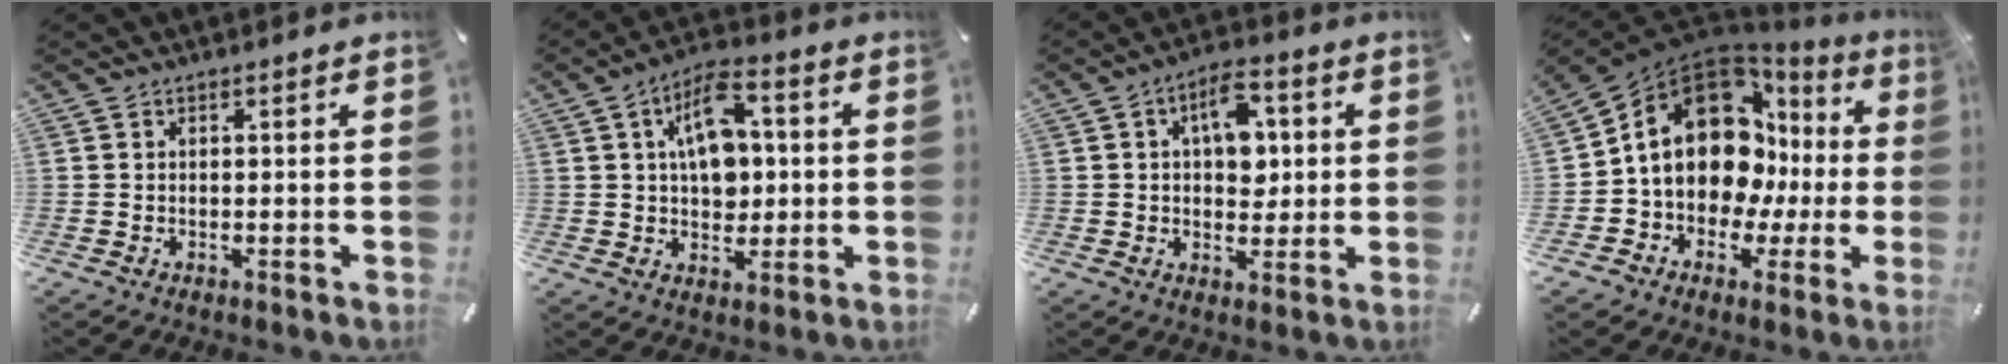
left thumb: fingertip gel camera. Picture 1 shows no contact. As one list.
[{"total": 11.1, "force": [1.8, 7.4, 8.1], "torque": [-0.140, 0.006, 0.031]}, {"total": 9.7, "force": [2.2, 6.4, 6.9], "torque": [-0.090, 0.002, 0.034]}, {"total": 17.0, "force": [3.9, 12.6, 10.8], "torque": [-0.176, -0.032, 0.068]}]